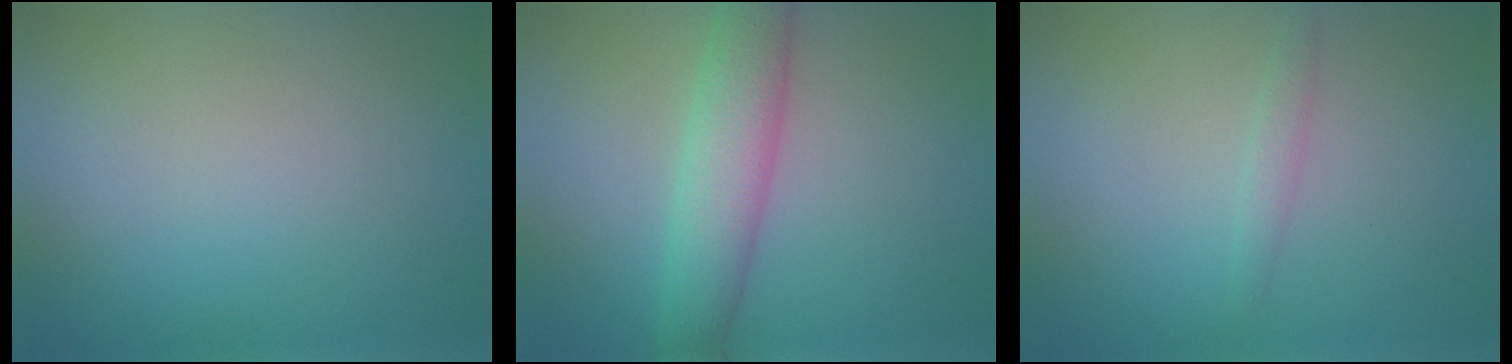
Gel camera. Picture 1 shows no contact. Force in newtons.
{"total": 4.9, "press": 4.9, "slide": 0.2}
{"total": 0.5, "press": 0.5, "slide": 0.1}